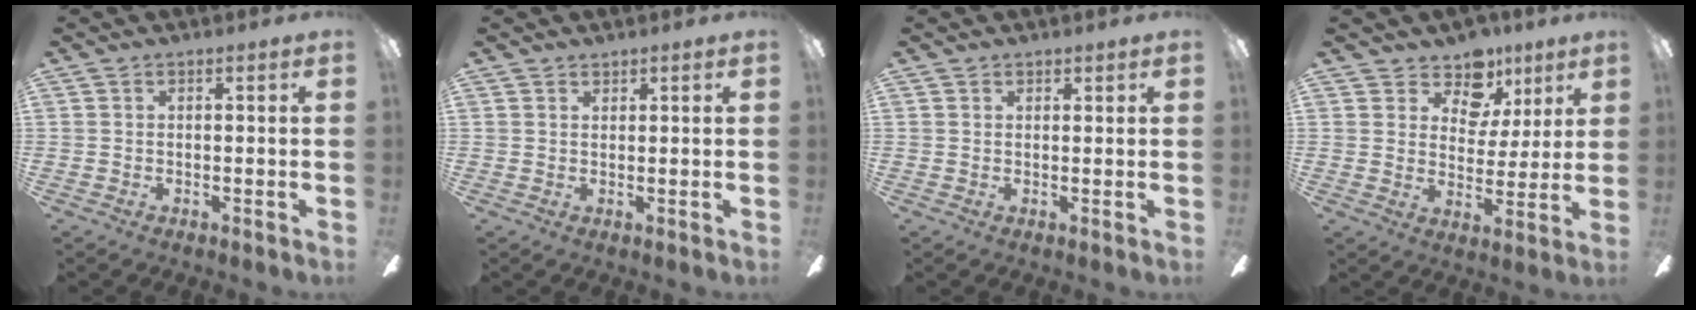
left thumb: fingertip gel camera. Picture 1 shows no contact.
{"total": 1.4, "force": [1.3, 0.6, 0.0], "torque": [0.001, -0.001, 0.025]}
{"total": 1.4, "force": [1.1, 0.9, 0.0], "torque": [0.009, -0.002, 0.019]}
{"total": 10.3, "force": [7.1, 6.7, 3.0], "torque": [-0.056, -0.048, 0.135]}